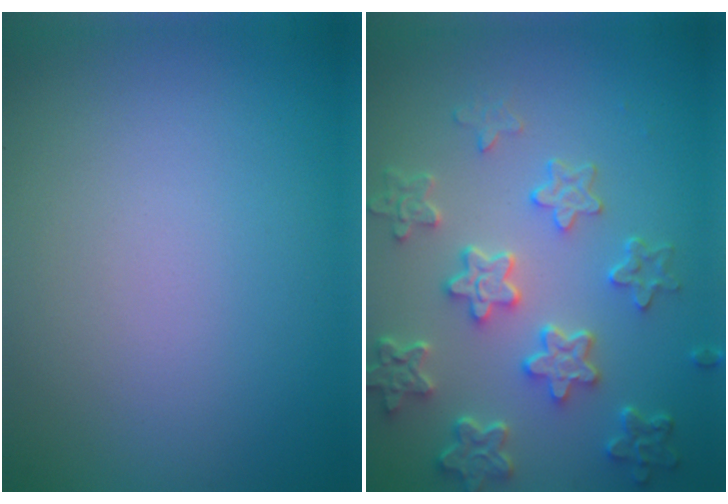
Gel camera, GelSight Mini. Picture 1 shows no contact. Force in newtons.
{"total": 6.1, "press": 4.7, "slide": 4.0}